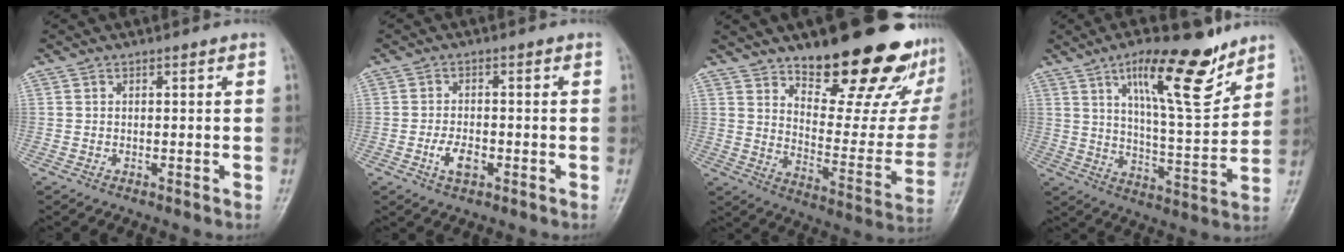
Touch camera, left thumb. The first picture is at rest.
{"total": 4.0, "force": [-1.5, 2.2, 2.9], "torque": [-0.054, 0.006, -0.028]}
{"total": 27.4, "force": [18.0, 10.6, 17.8], "torque": [-0.208, -0.102, 0.259]}
{"total": 17.5, "force": [10.8, 4.9, 12.9], "torque": [-0.179, -0.065, 0.184]}